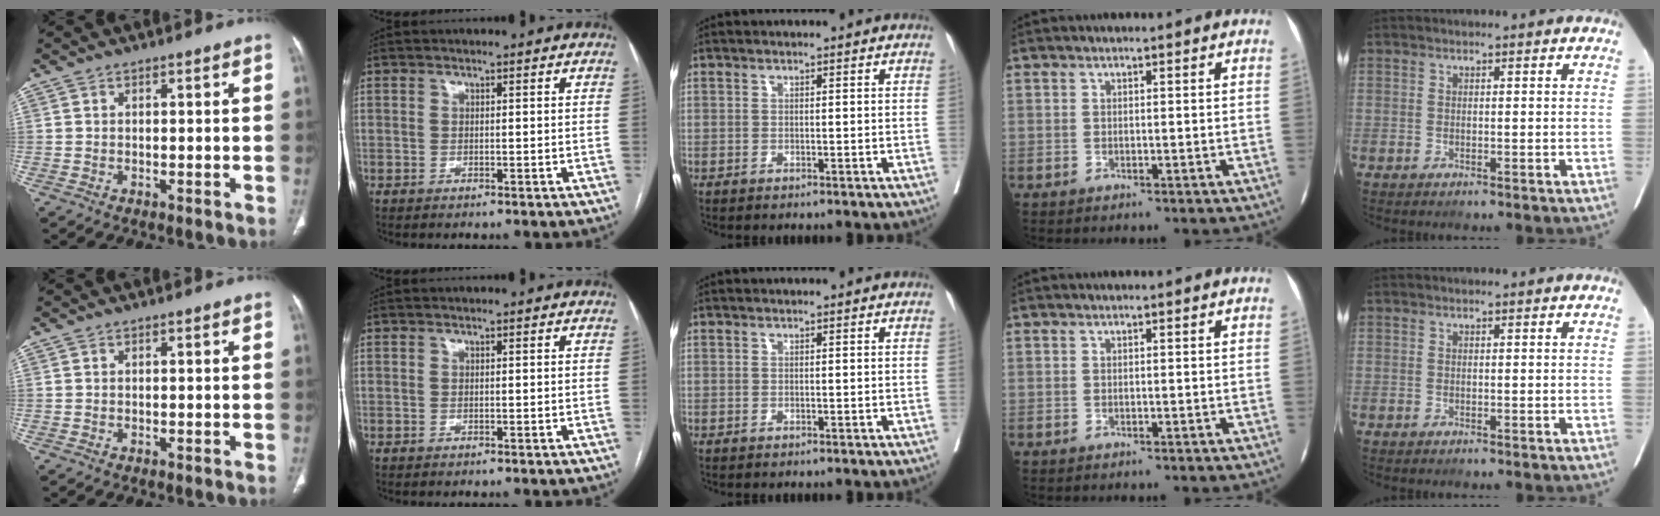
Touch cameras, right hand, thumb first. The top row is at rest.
{}